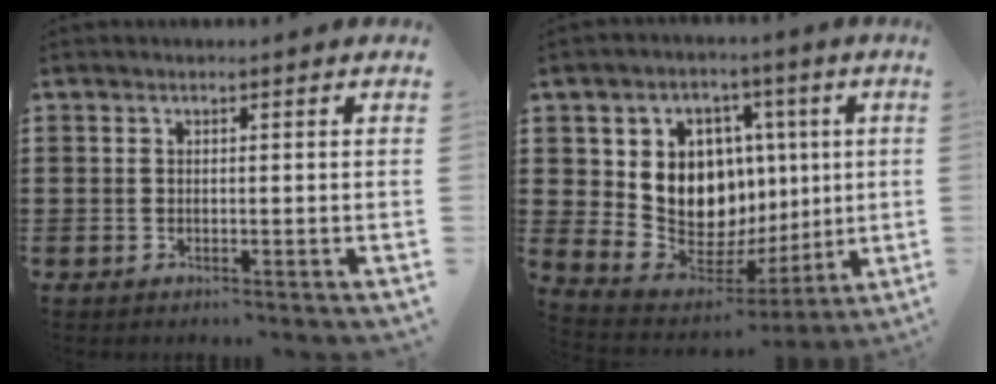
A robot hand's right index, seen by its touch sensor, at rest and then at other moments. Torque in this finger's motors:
{"motor_torque": [2.14, 0.00, 1.05, 0.21]}